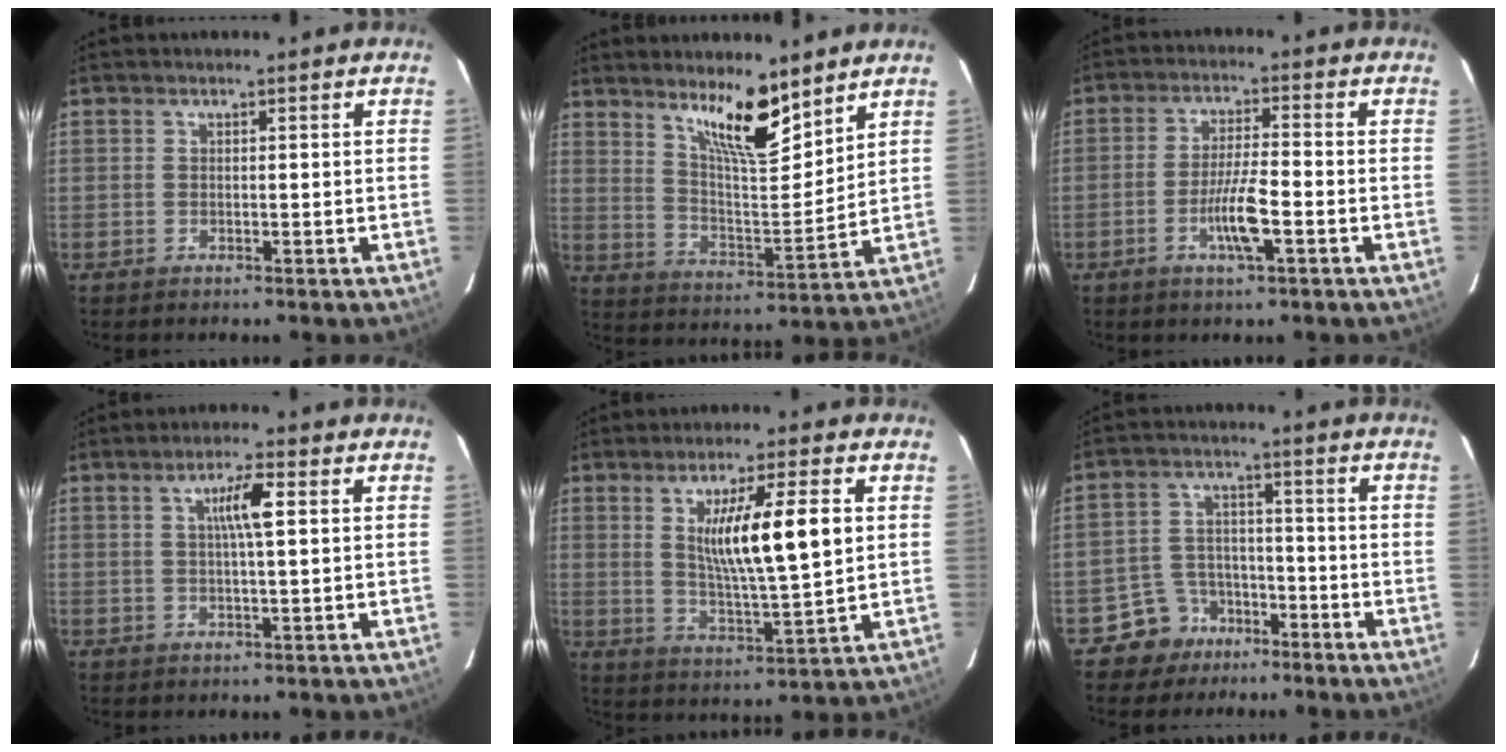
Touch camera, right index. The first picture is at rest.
{"total": 10.7, "force": [7.7, 1.8, 7.3], "torque": [-0.127, -0.014, 0.142]}
{"total": 6.5, "force": [-2.5, 0.5, 6.0], "torque": [-0.115, -0.004, -0.045]}
{"total": 4.7, "force": [1.2, 0.1, 4.6], "torque": [-0.081, 0.005, 0.021]}
{"total": 12.3, "force": [2.8, 1.0, 11.9], "torque": [-0.201, -0.008, 0.050]}
{"total": 6.6, "force": [-4.1, 5.2, 0.2], "torque": [0.004, 0.013, -0.064]}